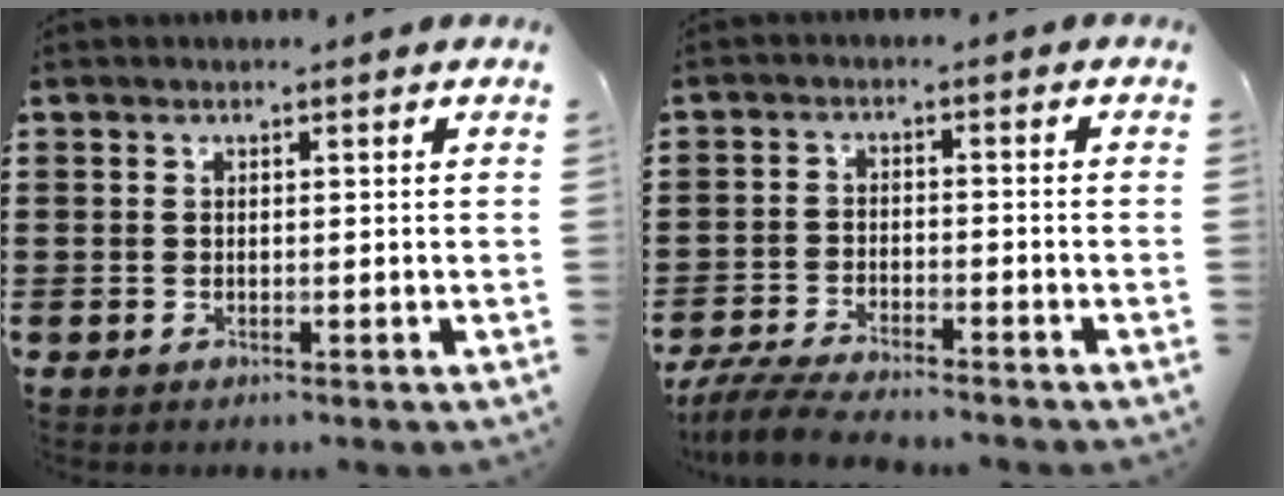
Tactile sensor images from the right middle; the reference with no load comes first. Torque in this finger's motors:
{"motor_torque": [0.09, -0.02, 0.23, 0.07]}